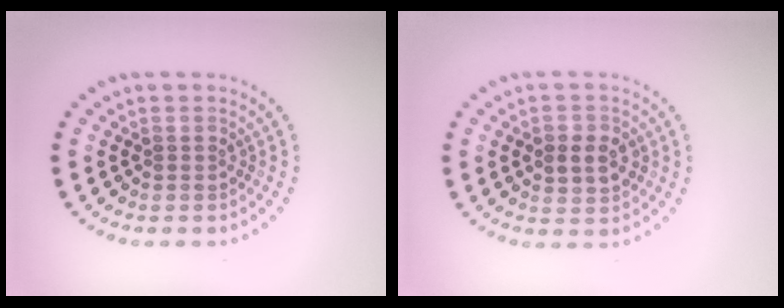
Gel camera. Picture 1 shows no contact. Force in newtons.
{"total": 2.7, "press": 2.7, "slide": 0.4}